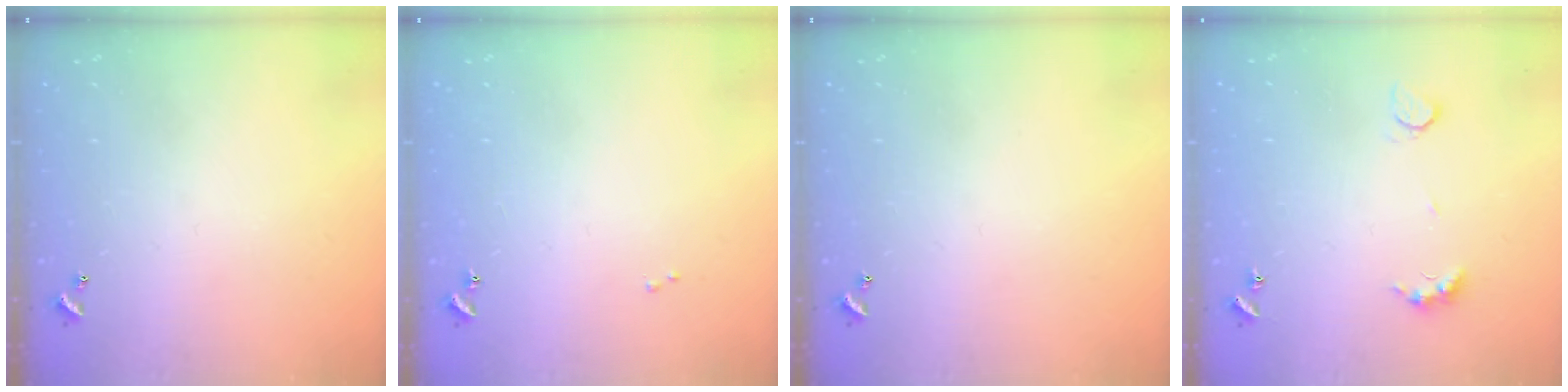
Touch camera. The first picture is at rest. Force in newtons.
{"total": 0.0}
{"total": 0.0}
{"total": 4.5, "press": 4.4, "slide": 1.0}